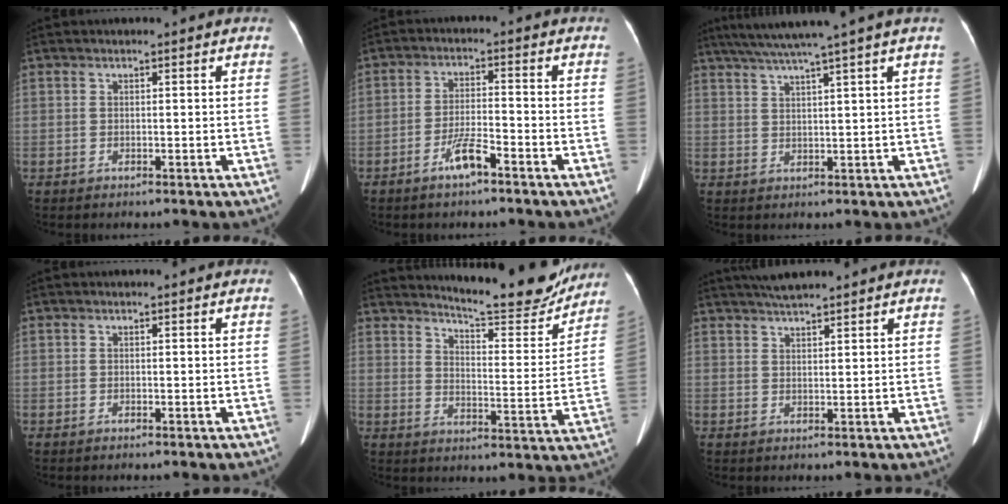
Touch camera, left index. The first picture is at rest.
{"total": 4.7, "force": [-3.3, 0.6, 3.3], "torque": [-0.072, -0.006, -0.063]}
{"total": 8.5, "force": [6.5, -2.1, 5.1], "torque": [-0.082, 0.022, 0.099]}
{"total": 0.0}
{"total": 15.8, "force": [14.9, 1.4, 5.1], "torque": [-0.075, -0.052, 0.190]}
{"total": 4.6, "force": [4.0, 0.3, 2.1], "torque": [-0.038, 0.019, 0.070]}